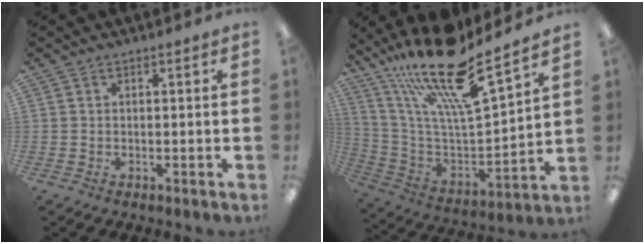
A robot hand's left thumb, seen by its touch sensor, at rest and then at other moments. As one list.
[{"total": 21.5, "force": [16.5, 4.8, 12.8], "torque": [-0.228, -0.125, 0.274]}]